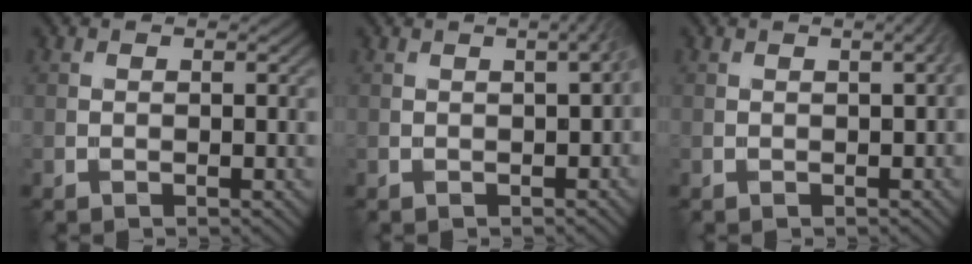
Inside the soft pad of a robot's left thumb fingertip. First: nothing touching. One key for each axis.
{"total": 3.0, "fx": 0.2, "fy": 0.9, "fz": 2.9, "tx": -0.020, "ty": 0.009, "tz": 0.004}
{"total": 2.1, "fx": 0.2, "fy": 0.6, "fz": 2.0, "tx": -0.012, "ty": 0.010, "tz": 0.002}